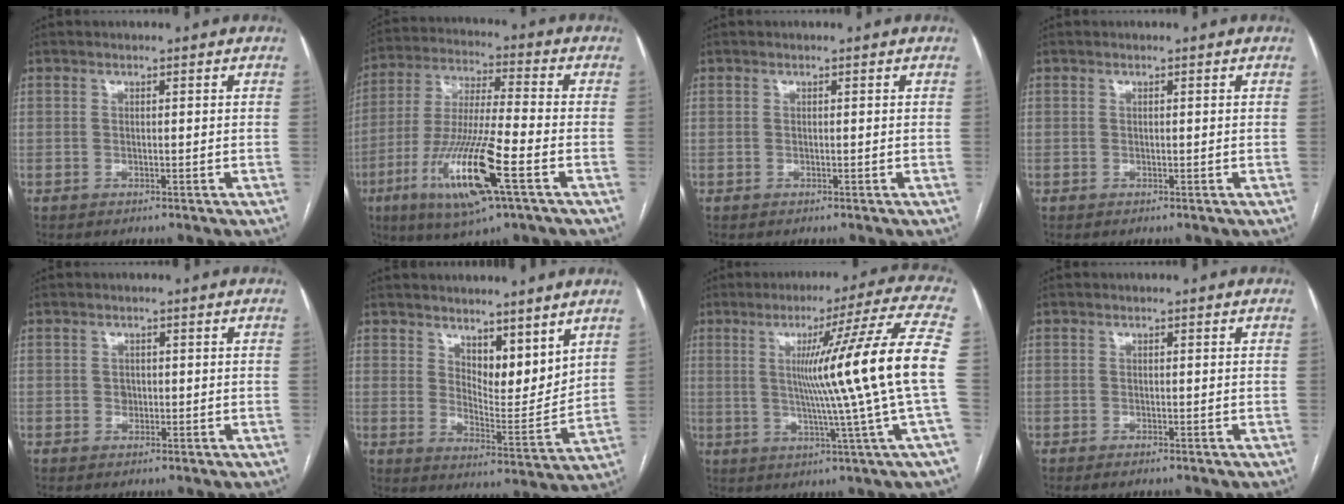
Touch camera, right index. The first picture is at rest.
{"total": 16.3, "force": [-6.7, 1.3, 14.8], "torque": [-0.299, -0.023, -0.120]}
{"total": 0.0}
{"total": 0.0}
{"total": 1.2, "force": [0.0, 1.1, 0.5], "torque": [-0.006, 0.002, 0.002]}
{"total": 8.5, "force": [6.1, 3.1, 5.0], "torque": [-0.081, -0.017, 0.111]}
{"total": 17.4, "force": [0.7, -3.7, 17.0], "torque": [-0.238, -0.006, -0.001]}
{"total": 0.6, "force": [-0.5, -0.2, 0.3], "torque": [-0.007, -0.002, -0.009]}